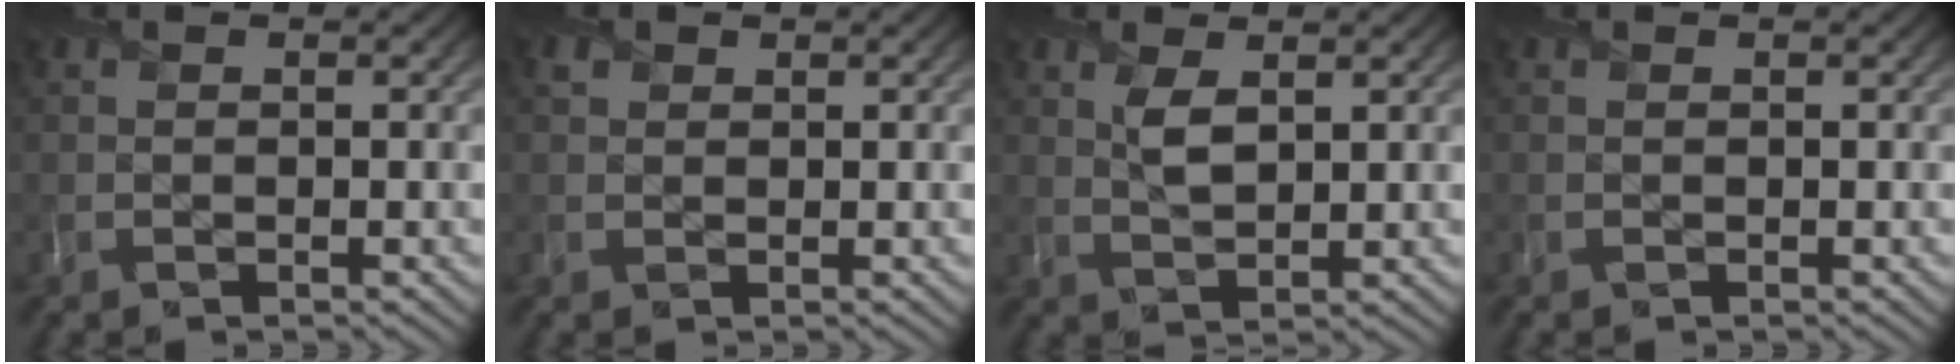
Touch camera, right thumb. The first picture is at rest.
{"total": 1.0, "force": [0.6, 0.8, 0.0], "torque": [0.000, 0.001, 0.013]}
{"total": 2.9, "force": [1.3, 1.3, 2.3], "torque": [-0.051, -0.002, 0.030]}
{"total": 0.0}